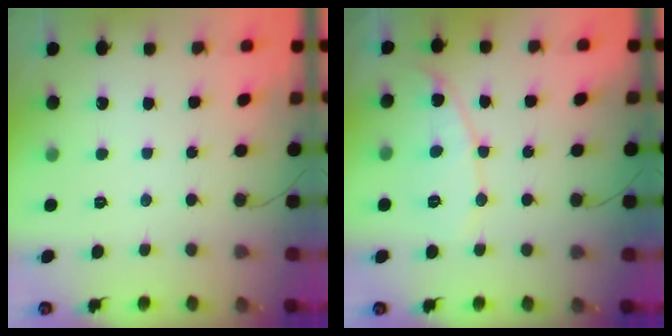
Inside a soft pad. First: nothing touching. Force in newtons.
{"total": 8.3, "press": 8.3, "slide": 0.3}